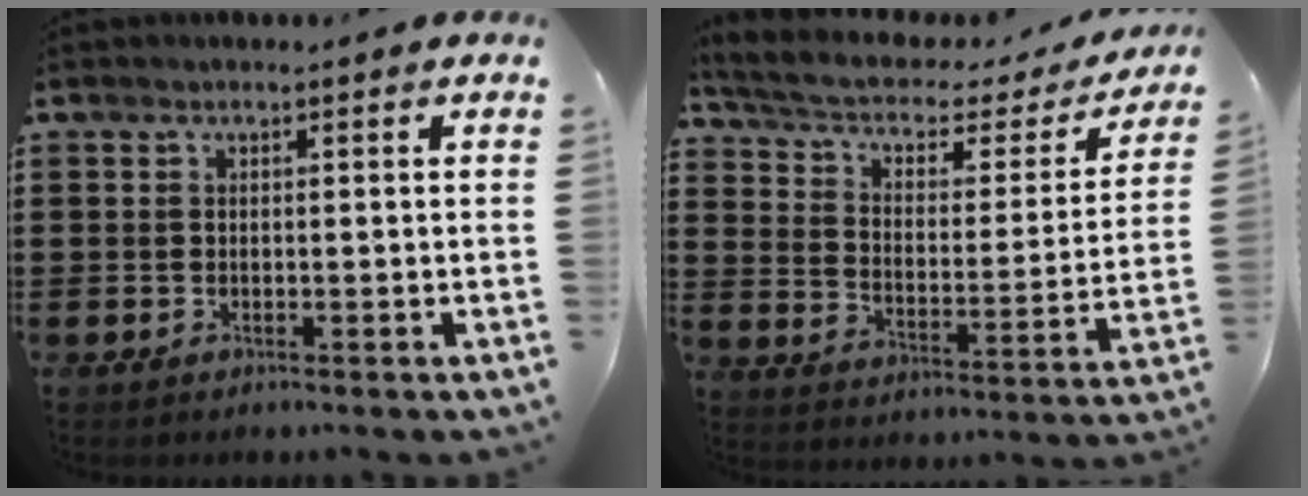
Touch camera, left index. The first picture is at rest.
{"total": 4.4, "force": [2.6, 2.1, 2.8], "torque": [-0.070, -0.024, 0.039]}